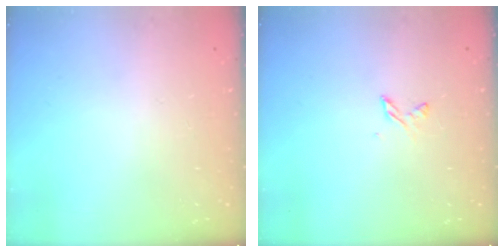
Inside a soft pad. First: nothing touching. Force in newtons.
{"total": 3.0, "press": 2.9, "slide": 0.4}